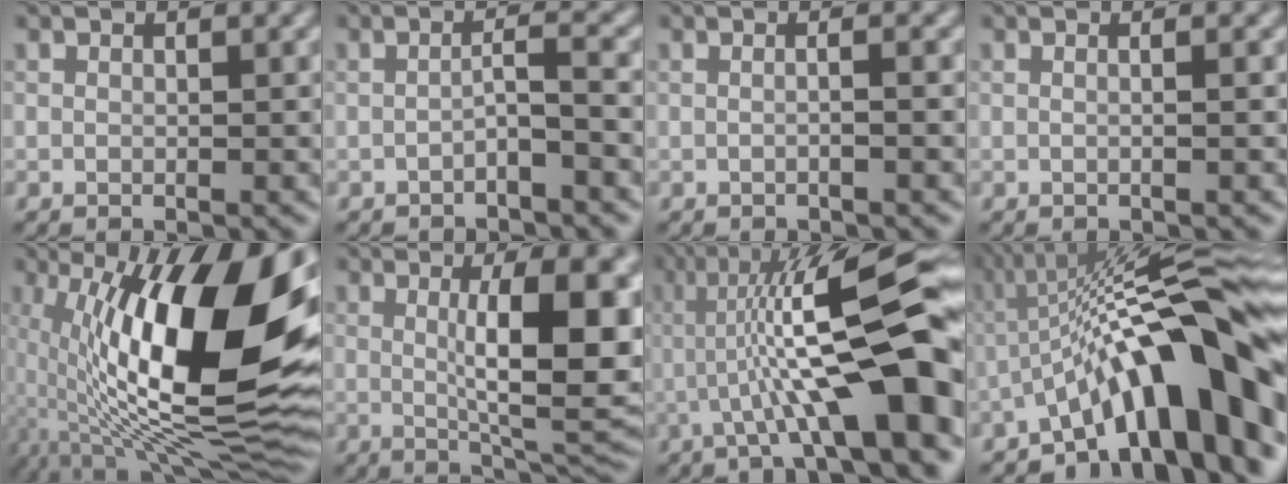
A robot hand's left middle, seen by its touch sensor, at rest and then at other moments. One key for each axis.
{"total": 1.7, "fx": -1.0, "fy": 0.0, "fz": 1.4, "tx": -0.025, "ty": 0.013, "tz": -0.023}
{"total": 1.2, "fx": -0.1, "fy": 0.3, "fz": 1.2, "tx": -0.012, "ty": -0.004, "tz": -0.013}
{"total": 1.0, "fx": 0.1, "fy": 0.4, "fz": 1.0, "tx": -0.009, "ty": -0.003, "tz": -0.010}
{"total": 17.3, "fx": 2.6, "fy": 6.0, "fz": 16.0, "tx": -0.253, "ty": 0.005, "tz": 0.042}
{"total": 10.6, "fx": 1.3, "fy": 2.6, "fz": 10.2, "tx": -0.136, "ty": -0.007, "tz": 0.026}
{"total": 13.2, "fx": -1.0, "fy": 2.2, "fz": 12.9, "tx": -0.197, "ty": 0.035, "tz": -0.018}
{"total": 14.7, "fx": -4.8, "fy": 3.7, "fz": 13.3, "tx": -0.171, "ty": 0.034, "tz": -0.082}